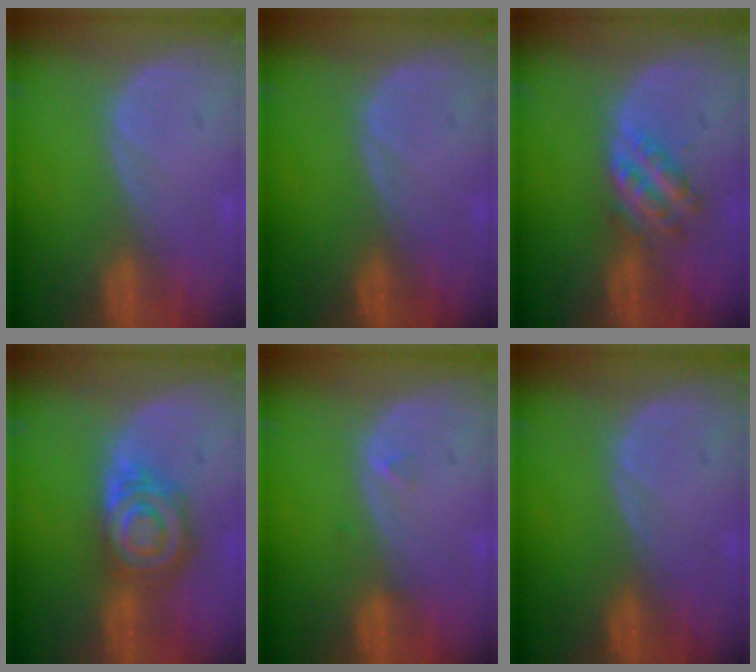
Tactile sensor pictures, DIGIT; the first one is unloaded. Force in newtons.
{"total": 0.0}
{"total": 5.3, "press": 4.8, "slide": 2.1}
{"total": 8.1, "press": 7.1, "slide": 3.9}
{"total": 0.7, "press": 0.7, "slide": 0.2}
{"total": 0.0}